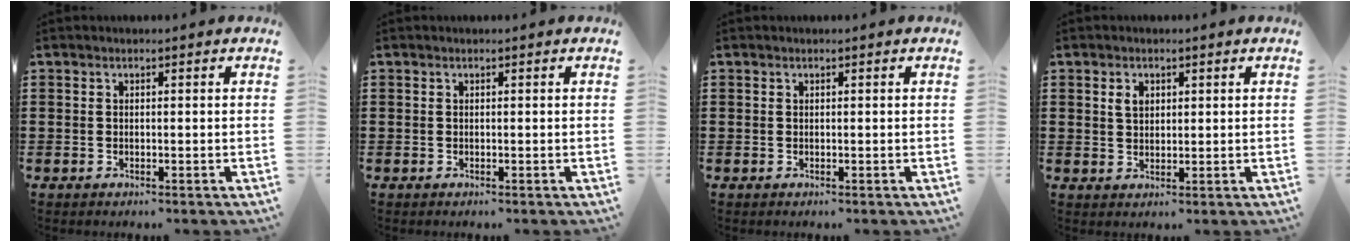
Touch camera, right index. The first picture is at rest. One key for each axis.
{"total": 0.0}
{"total": 0.0}
{"total": 2.5, "fx": 0.8, "fy": 1.6, "fz": 1.8, "tx": -0.040, "ty": 0.007, "tz": 0.014}